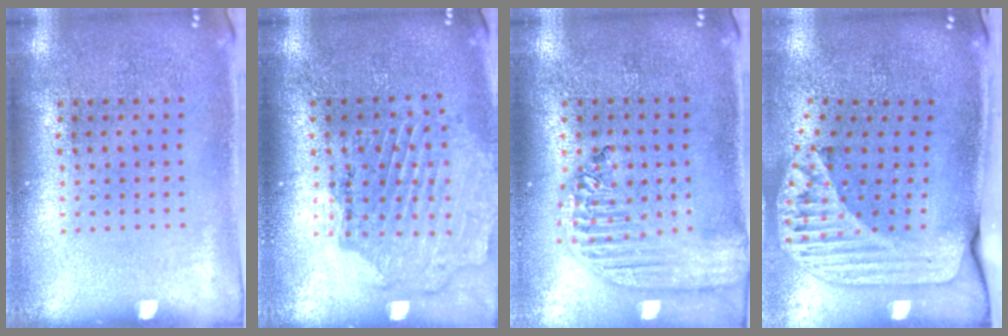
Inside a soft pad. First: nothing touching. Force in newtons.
{"total": 1.6, "press": 1.6, "slide": 0.2}
{"total": 2.3, "press": 2.0, "slide": 1.2}
{"total": 2.4, "press": 1.8, "slide": 1.7}